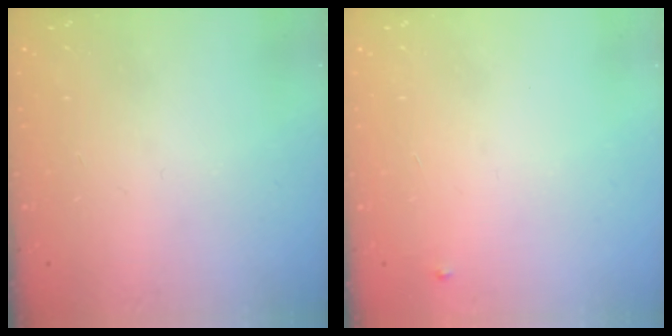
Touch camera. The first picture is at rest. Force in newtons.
{"total": 3.2, "press": 3.2, "slide": 0.2}